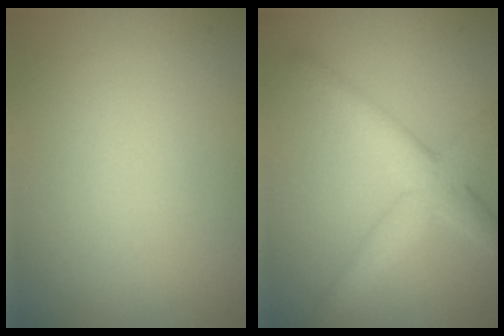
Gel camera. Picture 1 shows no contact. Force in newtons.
{"total": 4.6, "press": 4.6, "slide": 0.1}